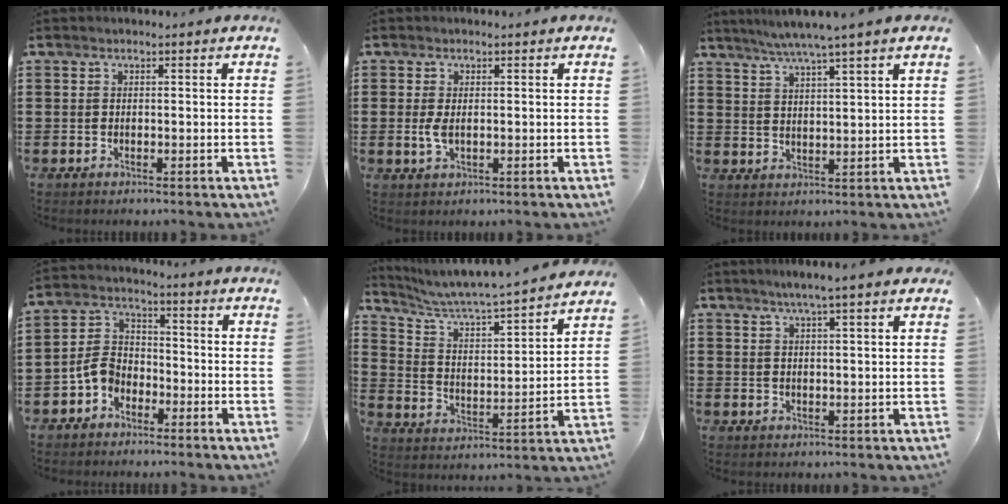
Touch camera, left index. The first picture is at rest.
{"total": 2.3, "force": [0.1, 1.0, 2.1], "torque": [-0.055, -0.003, -0.004]}
{"total": 4.6, "force": [3.9, -0.9, 2.4], "torque": [-0.056, -0.014, 0.066]}
{"total": 5.4, "force": [-3.1, 3.6, 2.6], "torque": [-0.077, 0.006, -0.069]}
{"total": 5.0, "force": [4.6, 0.2, 1.7], "torque": [-0.058, -0.041, 0.069]}
{"total": 3.6, "force": [2.8, -0.2, 2.3], "torque": [-0.053, 0.000, 0.048]}